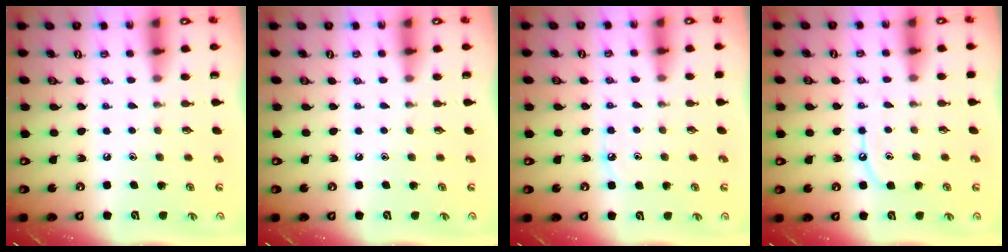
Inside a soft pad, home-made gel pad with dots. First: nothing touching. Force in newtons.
{"total": 0.0}
{"total": 4.9, "press": 4.9, "slide": 0.7}
{"total": 6.9, "press": 6.9, "slide": 0.6}